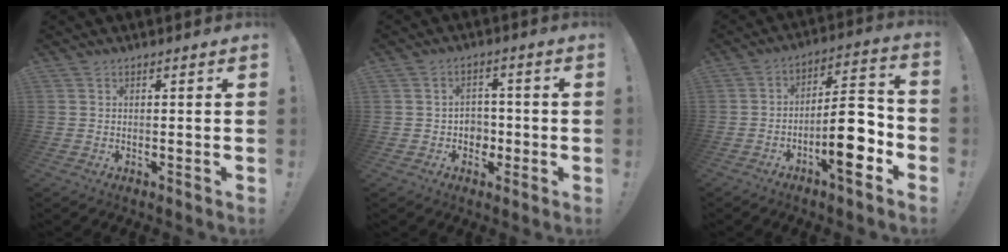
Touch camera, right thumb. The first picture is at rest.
{"total": 5.4, "force": [-0.3, 5.2, 1.6], "torque": [-0.021, -0.003, -0.004]}
{"total": 14.9, "force": [-5.6, 4.6, 13.0], "torque": [-0.187, 0.030, -0.094]}